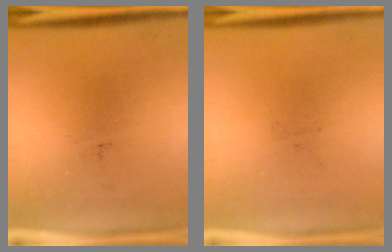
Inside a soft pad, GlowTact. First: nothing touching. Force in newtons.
{"total": 0.0}